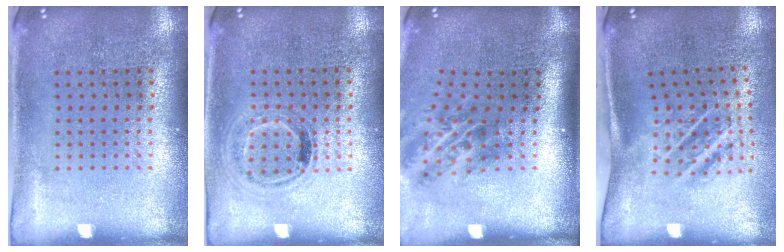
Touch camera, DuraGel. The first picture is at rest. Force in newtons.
{"total": 1.0, "press": 0.9, "slide": 0.3}
{"total": 2.0, "press": 1.3, "slide": 1.6}
{"total": 1.8, "press": 1.1, "slide": 1.4}